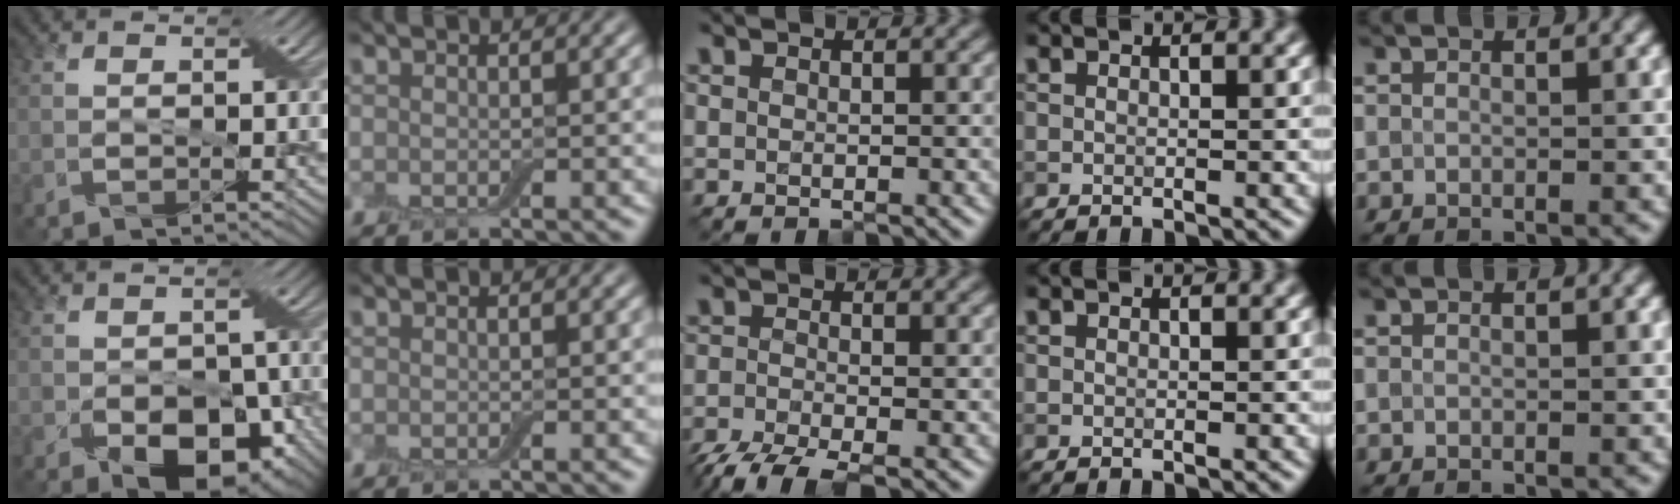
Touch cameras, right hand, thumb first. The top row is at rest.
{"thumb": {"total": 9.3, "force": [-3.7, 5.8, 6.1], "torque": [-0.095, -0.026, -0.047]}, "middle": {"total": 4.6, "force": [-3.5, 1.1, 2.8], "torque": [-0.057, -0.015, -0.074]}}